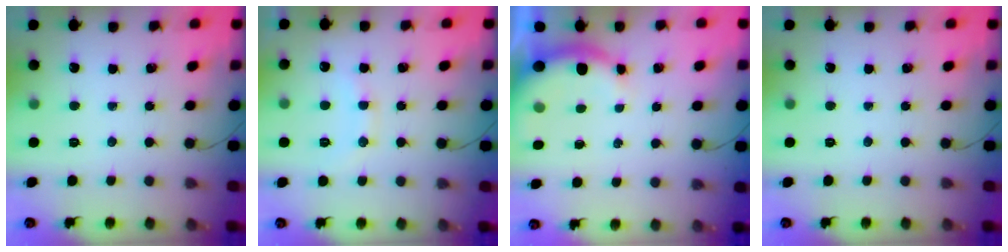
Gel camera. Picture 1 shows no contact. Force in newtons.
{"total": 9.1, "press": 9.0, "slide": 0.9}
{"total": 4.2, "press": 4.1, "slide": 0.7}
{"total": 0.0}